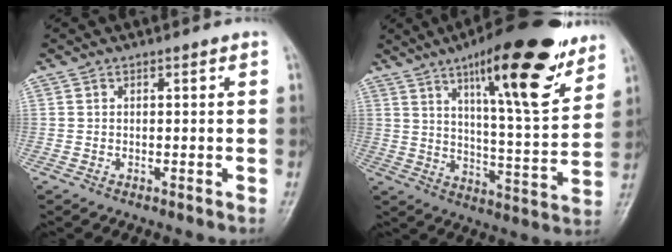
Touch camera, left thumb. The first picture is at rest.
{"total": 22.2, "force": [13.3, 5.3, 16.9], "torque": [-0.221, -0.057, 0.203]}